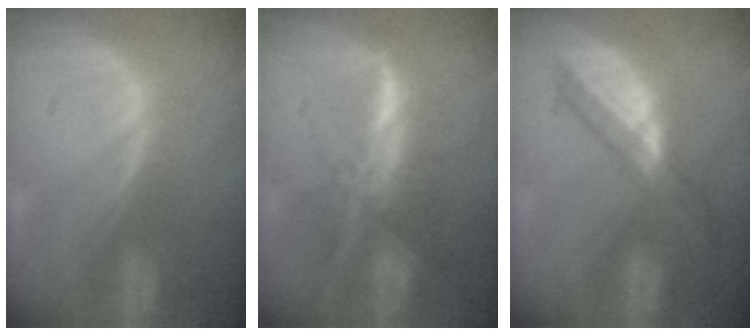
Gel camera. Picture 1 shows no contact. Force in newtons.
{"total": 7.9, "press": 6.7, "slide": 4.3}
{"total": 5.9, "press": 5.4, "slide": 2.6}